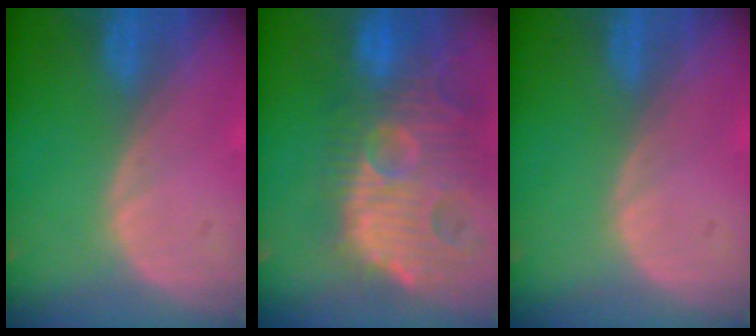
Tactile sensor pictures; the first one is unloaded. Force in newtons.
{"total": 14.4, "press": 12.6, "slide": 7.1}
{"total": 0.0}